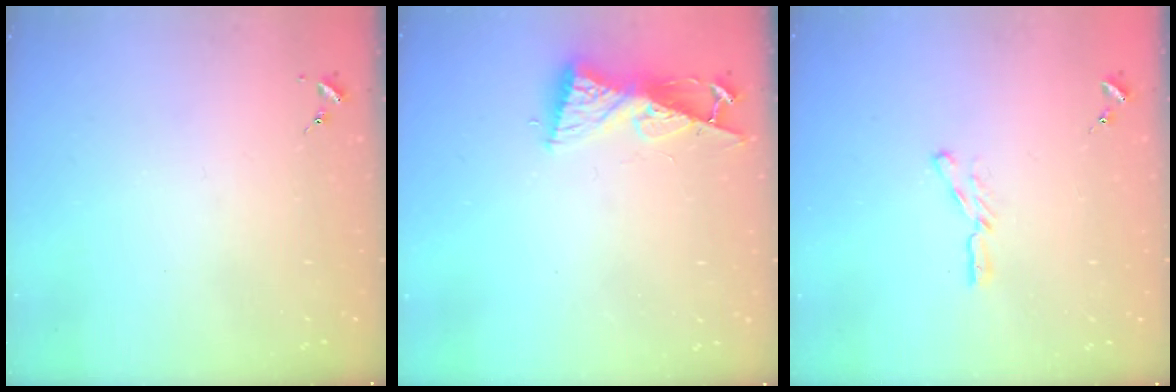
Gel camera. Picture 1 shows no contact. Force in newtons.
{"total": 8.2, "press": 8.2, "slide": 0.7}
{"total": 4.7, "press": 4.7, "slide": 0.3}